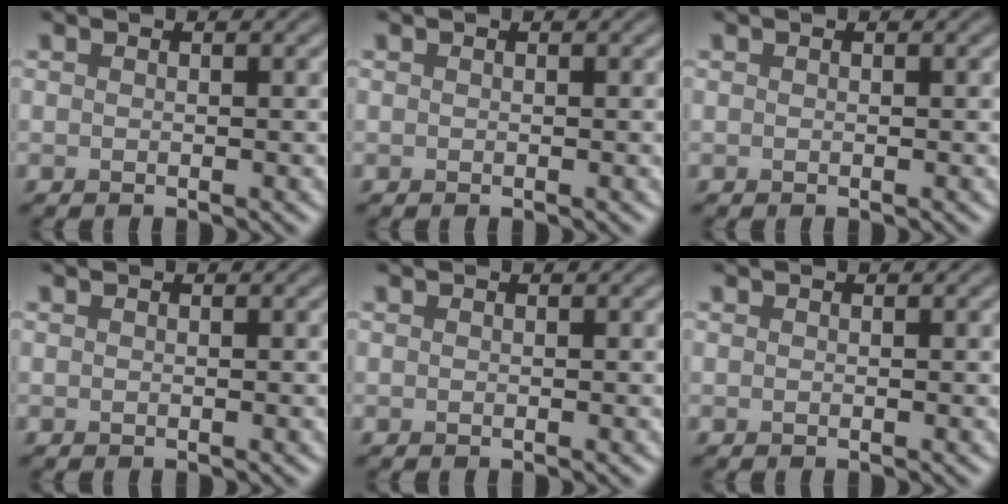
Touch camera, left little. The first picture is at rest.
{"total": 0.0}
{"total": 0.0}
{"total": 0.0}
{"total": 0.0}
{"total": 0.0}